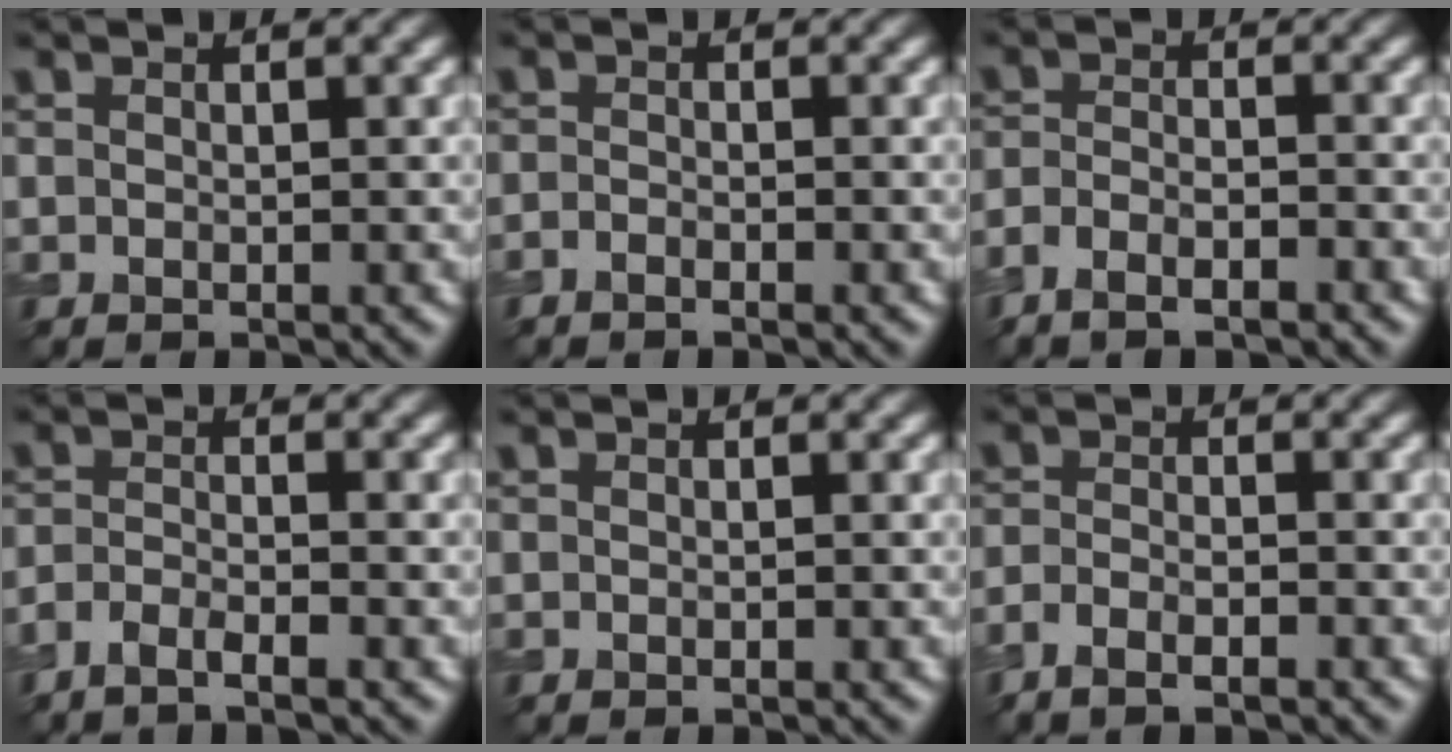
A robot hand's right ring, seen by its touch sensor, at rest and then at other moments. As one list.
[{"total": 0.7, "force": [-0.7, -0.1, 0.0], "torque": [-0.001, -0.002, -0.018]}, {"total": 2.7, "force": [-2.2, 0.8, 1.4], "torque": [-0.028, -0.002, -0.043]}, {"total": 1.7, "force": [-1.4, 0.2, 1.0], "torque": [-0.021, -0.003, -0.032]}, {"total": 0.0}, {"total": 2.2, "force": [-1.7, 0.5, 1.3], "torque": [-0.029, -0.003, -0.034]}]